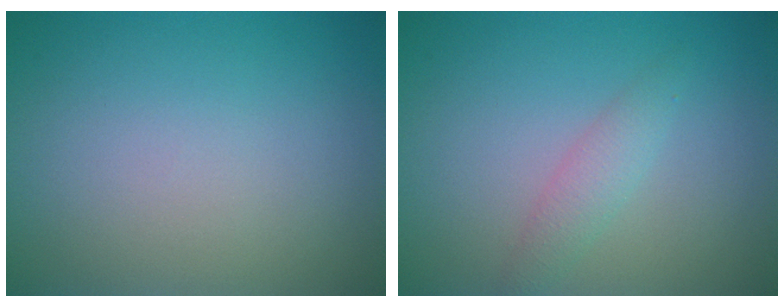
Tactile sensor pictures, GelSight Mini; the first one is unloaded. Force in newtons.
{"total": 1.7, "press": 1.7, "slide": 0.1}